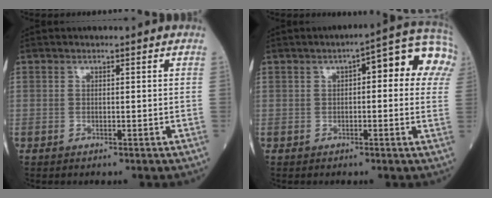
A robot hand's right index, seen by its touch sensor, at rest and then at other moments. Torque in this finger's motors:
{"motor_torque": [0.92, 0.02, 0.39, 0.09]}